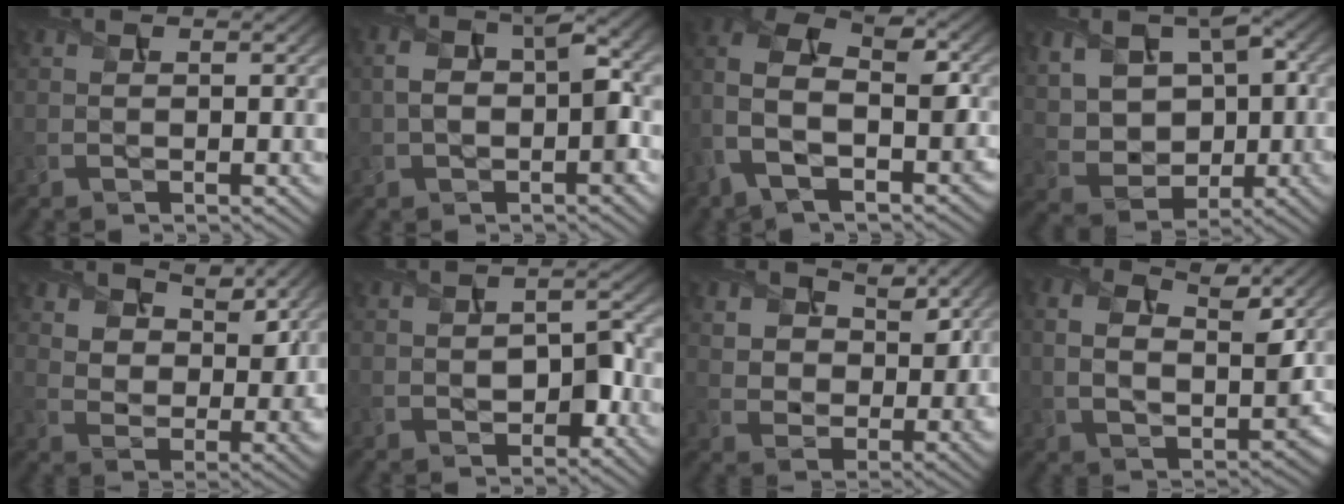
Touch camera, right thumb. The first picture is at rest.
{"total": 6.7, "force": [-0.4, 3.8, 5.5], "torque": [-0.096, 0.002, -0.009]}
{"total": 11.7, "force": [-3.3, 7.1, 8.8], "torque": [-0.183, -0.013, -0.059]}
{"total": 11.0, "force": [2.0, 8.1, 7.1], "torque": [-0.157, 0.009, 0.041]}
{"total": 7.6, "force": [5.2, 4.2, 3.6], "torque": [-0.084, -0.011, 0.092]}
{"total": 3.8, "force": [-1.1, 2.4, 2.7], "torque": [-0.038, 0.000, -0.016]}
{"total": 7.3, "force": [4.2, 4.9, 3.4], "torque": [-0.091, -0.013, 0.076]}
{"total": 7.9, "force": [1.8, 5.1, 5.7], "torque": [-0.085, 0.000, 0.026]}